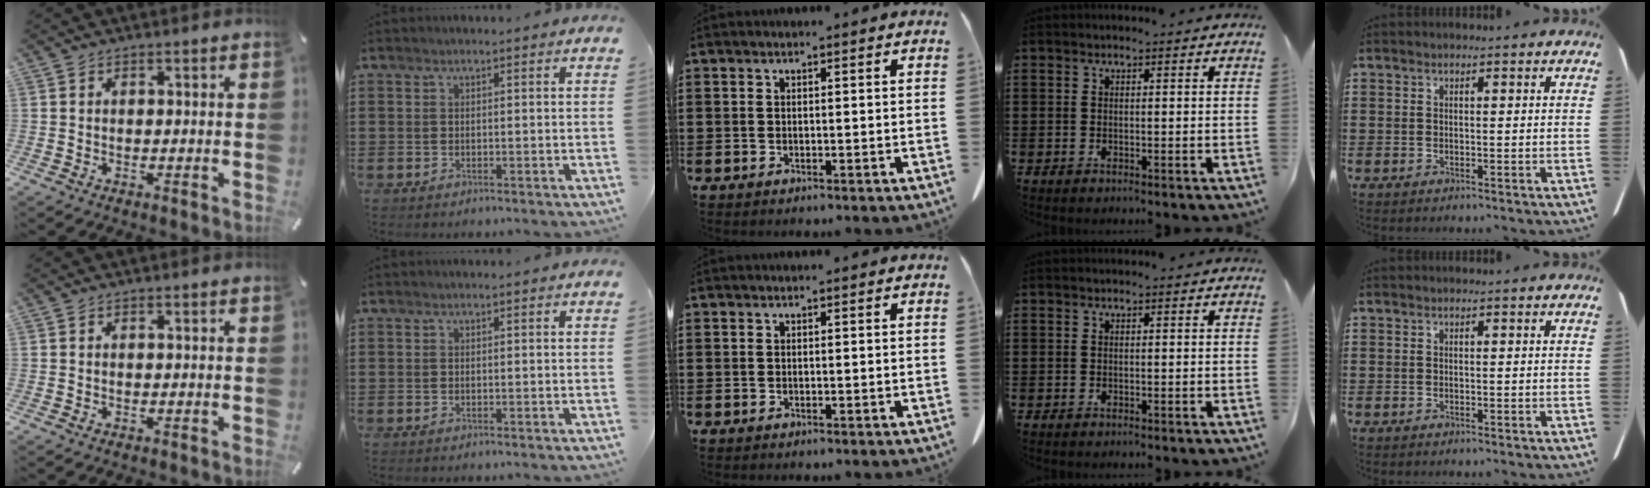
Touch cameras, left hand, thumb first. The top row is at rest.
{}